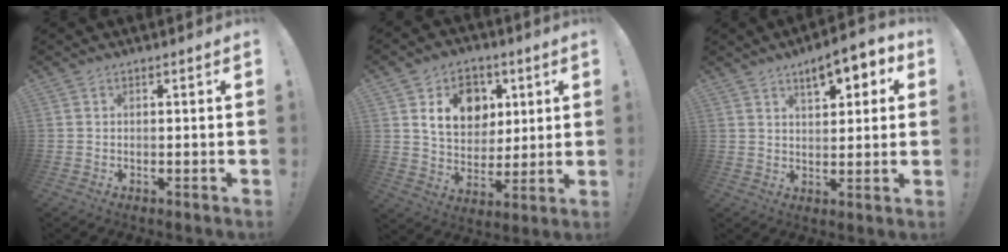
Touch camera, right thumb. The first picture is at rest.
{"total": 14.6, "force": [5.6, 11.6, 6.9], "torque": [-0.091, -0.018, 0.109]}
{"total": 8.2, "force": [5.1, 3.3, 5.5], "torque": [-0.070, -0.031, 0.086]}